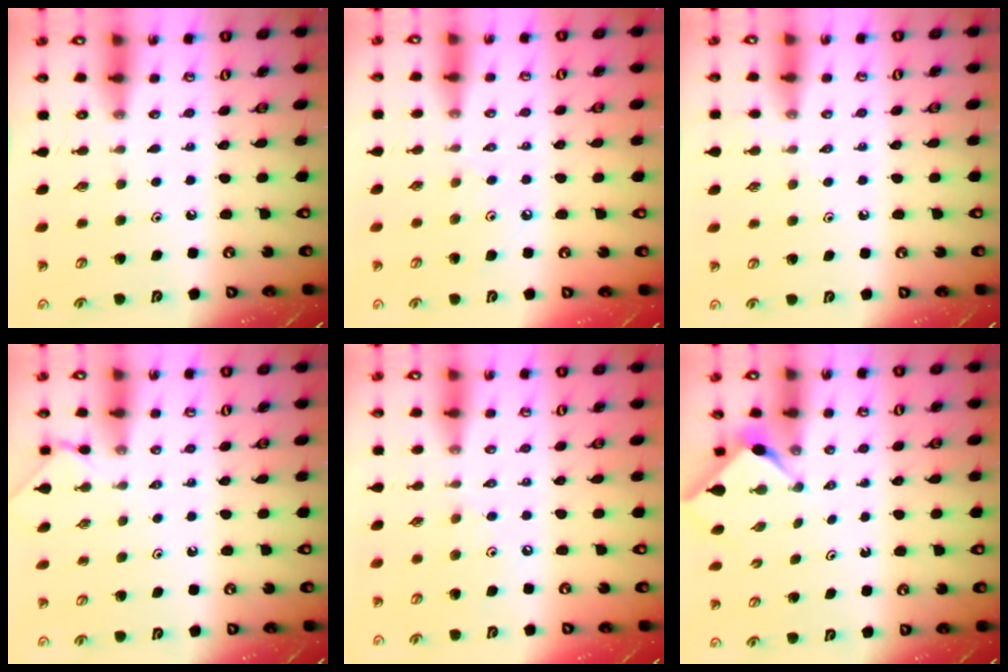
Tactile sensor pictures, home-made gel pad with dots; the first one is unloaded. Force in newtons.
{"total": 4.4, "press": 4.3, "slide": 0.6}
{"total": 1.9, "press": 1.8, "slide": 0.4}
{"total": 1.4, "press": 1.4, "slide": 0.2}
{"total": 2.1, "press": 2.1, "slide": 0.4}
{"total": 3.0, "press": 3.0, "slide": 0.4}